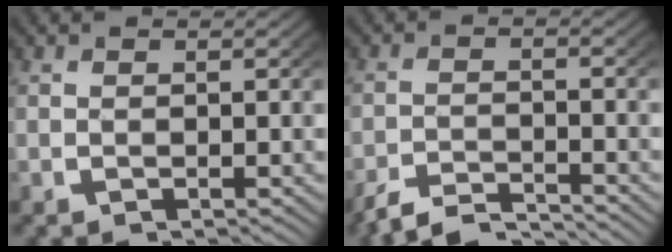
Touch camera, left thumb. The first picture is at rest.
{"total": 4.2, "force": [-3.9, 1.0, 1.3], "torque": [-0.026, -0.009, -0.072]}